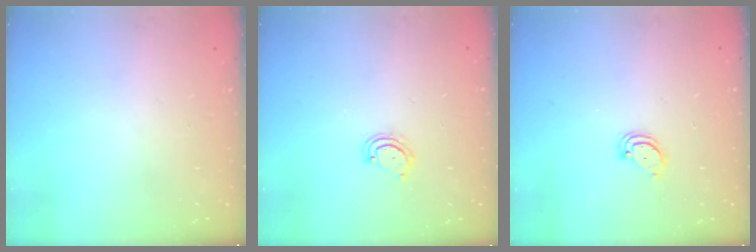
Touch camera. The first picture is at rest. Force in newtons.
{"total": 4.1, "press": 4.1, "slide": 0.3}
{"total": 2.6, "press": 2.6, "slide": 0.2}